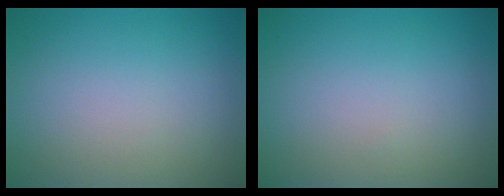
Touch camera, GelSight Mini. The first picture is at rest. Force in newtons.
{"total": 0.0}